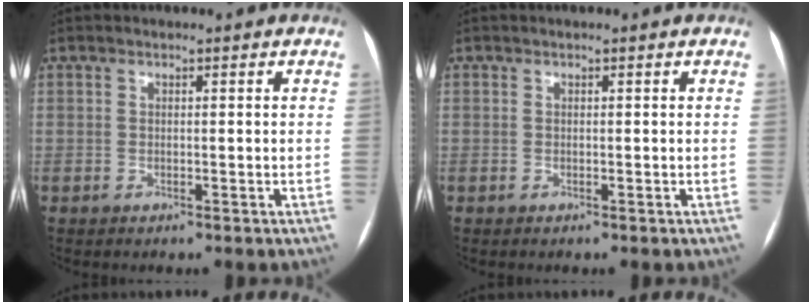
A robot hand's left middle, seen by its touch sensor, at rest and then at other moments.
{"total": 0.0}